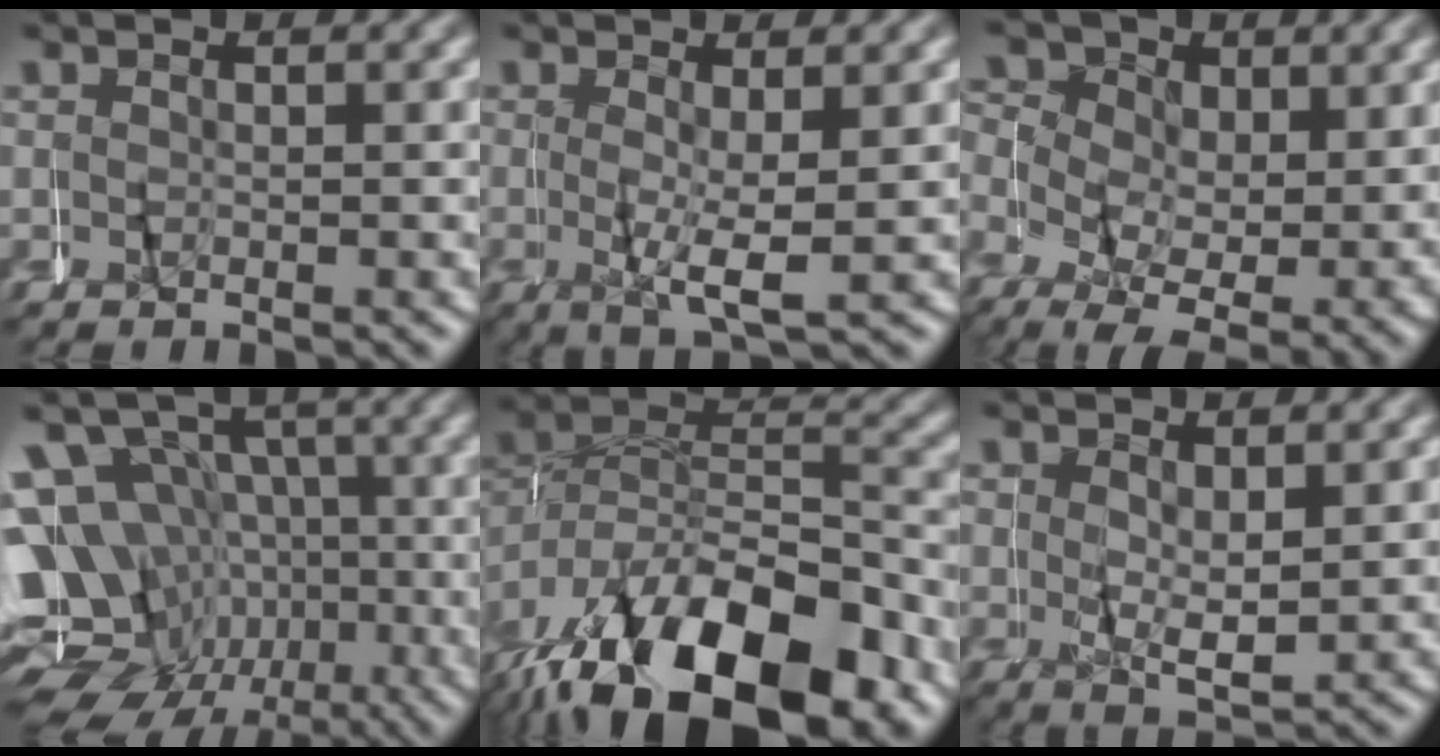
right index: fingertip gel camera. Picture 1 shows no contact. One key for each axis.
{"total": 3.7, "fx": -0.8, "fy": 0.6, "fz": 3.5, "tx": -0.065, "ty": -0.003, "tz": -0.010}
{"total": 9.1, "fx": 1.3, "fy": 6.4, "fz": 6.4, "tx": -0.105, "ty": -0.010, "tz": 0.018}
{"total": 15.0, "fx": -3.7, "fy": 12.9, "fz": 6.8, "tx": -0.151, "ty": -0.057, "tz": -0.057}
{"total": 14.8, "fx": -7.5, "fy": 8.4, "fz": 9.6, "tx": -0.179, "ty": -0.030, "tz": -0.104}
{"total": 2.8, "fx": 0.3, "fy": 0.9, "fz": 2.6, "tx": -0.045, "ty": -0.005, "tz": 0.007}